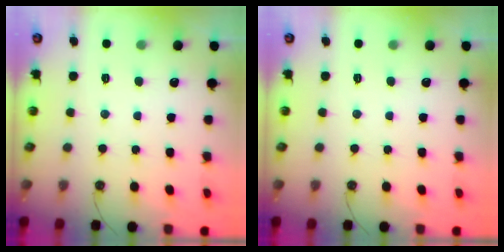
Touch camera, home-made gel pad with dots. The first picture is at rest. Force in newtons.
{"total": 0.0}